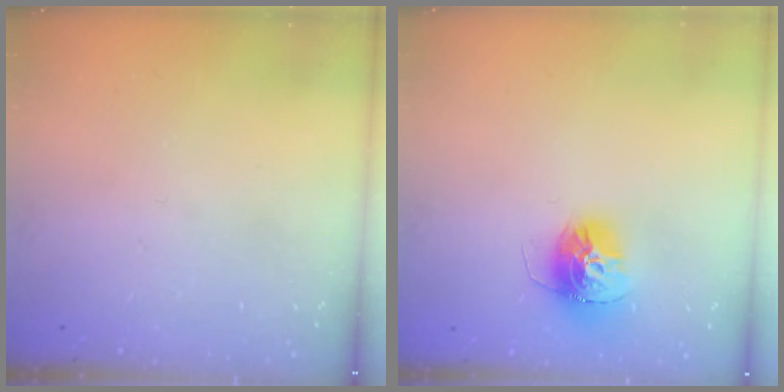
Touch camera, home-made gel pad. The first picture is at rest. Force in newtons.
{"total": 13.1, "press": 13.0, "slide": 1.1}